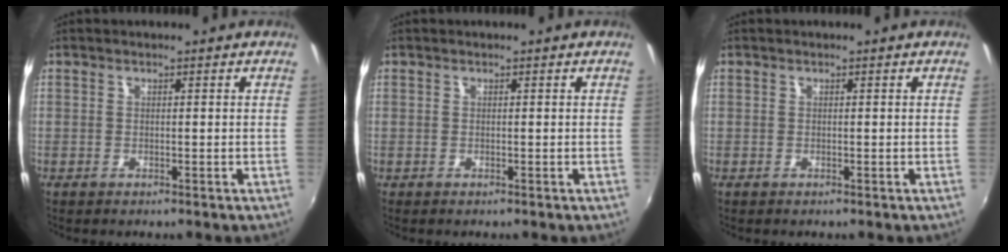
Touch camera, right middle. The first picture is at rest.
{"total": 0.0}
{"total": 0.0}